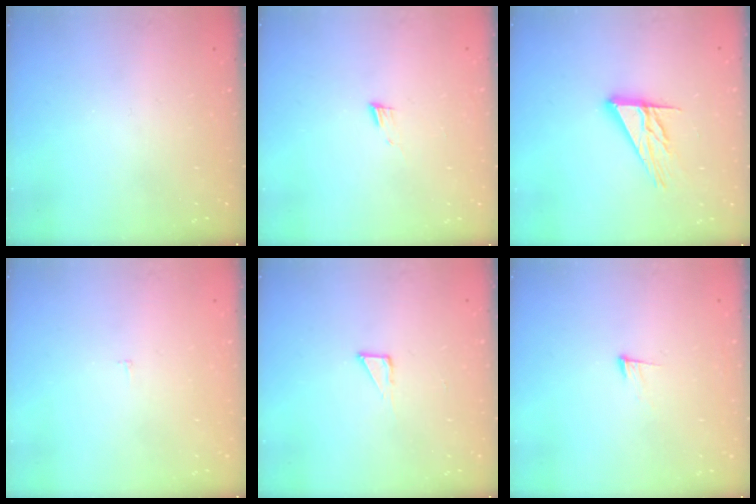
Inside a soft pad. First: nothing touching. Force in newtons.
{"total": 4.9, "press": 4.9, "slide": 0.5}
{"total": 12.3, "press": 12.3, "slide": 1.2}
{"total": 2.3, "press": 2.3, "slide": 0.2}
{"total": 2.8, "press": 2.8, "slide": 0.2}
{"total": 8.9, "press": 8.8, "slide": 1.6}